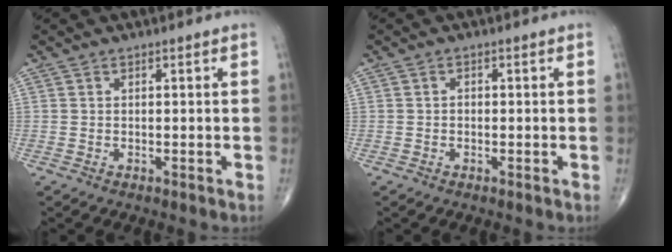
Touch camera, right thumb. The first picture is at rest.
{"total": 0.7, "force": [-0.1, 0.6, 0.4], "torque": [-0.001, 0.003, -0.004]}